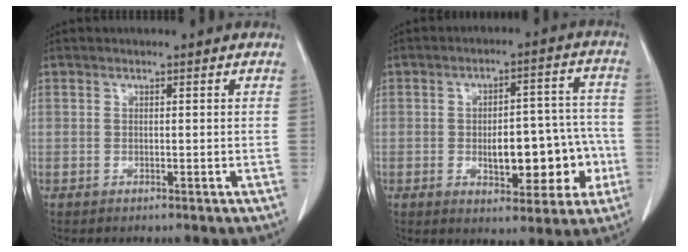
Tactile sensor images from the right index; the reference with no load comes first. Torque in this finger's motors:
{"motor_torque": [0.56, 0.08, 0.47, 0.07]}